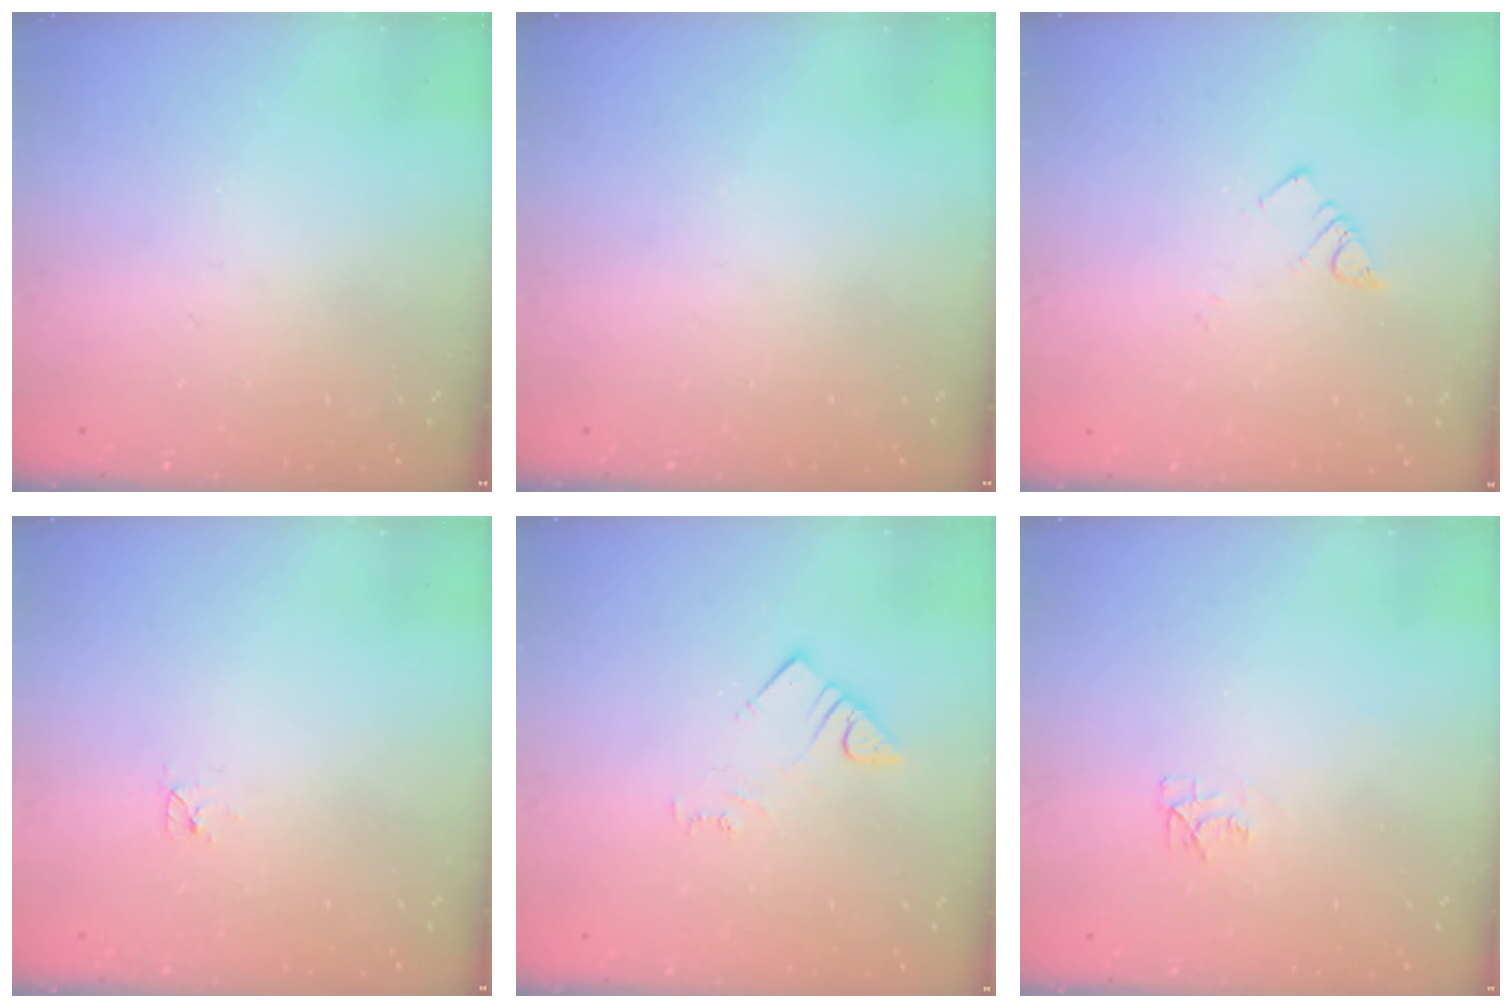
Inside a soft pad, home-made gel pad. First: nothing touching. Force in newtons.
{"total": 0.0}
{"total": 3.9, "press": 3.8, "slide": 0.5}
{"total": 2.4, "press": 2.4, "slide": 0.3}
{"total": 4.0, "press": 3.9, "slide": 0.6}
{"total": 5.0, "press": 5.0, "slide": 0.5}